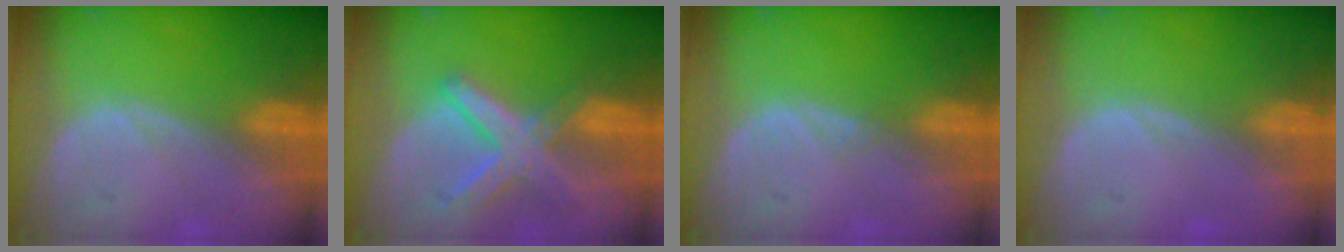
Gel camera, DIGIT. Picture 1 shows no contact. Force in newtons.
{"total": 8.2, "press": 7.0, "slide": 4.2}
{"total": 0.5, "press": 0.5, "slide": 0.1}
{"total": 0.5, "press": 0.1, "slide": 0.5}